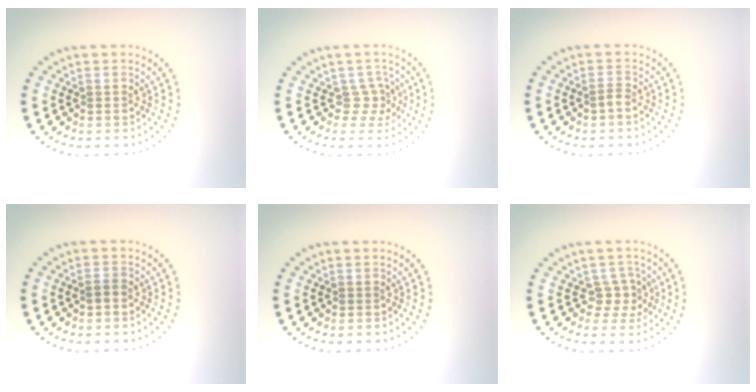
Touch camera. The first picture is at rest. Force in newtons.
{"total": 2.0, "press": 1.3, "slide": 1.5}
{"total": 0.9, "press": 0.6, "slide": 0.7}
{"total": 0.7, "press": 0.7, "slide": 0.3}
{"total": 0.0}
{"total": 2.0, "press": 1.5, "slide": 1.3}